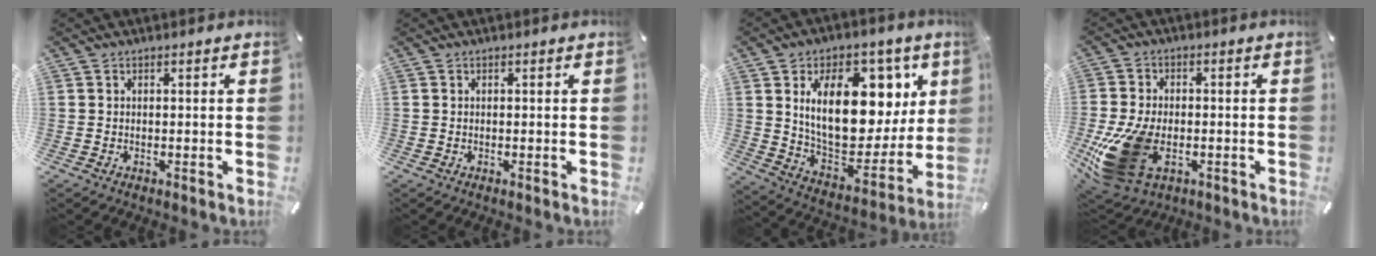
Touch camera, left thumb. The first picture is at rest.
{"total": 0.0}
{"total": 22.1, "force": [7.3, 13.4, 16.0], "torque": [-0.256, -0.037, 0.125]}
{"total": 17.2, "force": [-5.0, 11.0, 12.2], "torque": [-0.261, 0.008, -0.078]}